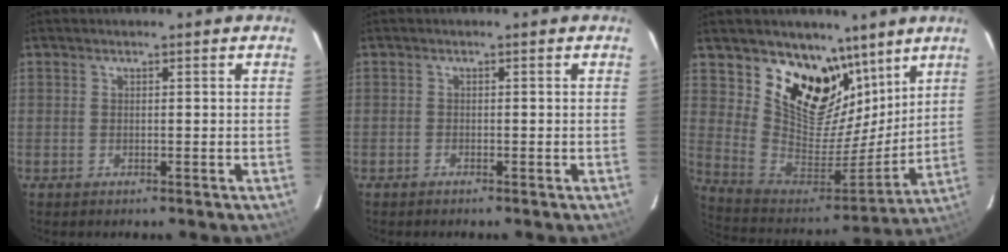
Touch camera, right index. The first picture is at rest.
{"total": 0.6, "force": [-0.5, 0.2, 0.0], "torque": [-0.002, 0.002, -0.011]}
{"total": 18.6, "force": [12.0, 11.7, 8.1], "torque": [-0.172, -0.027, 0.226]}